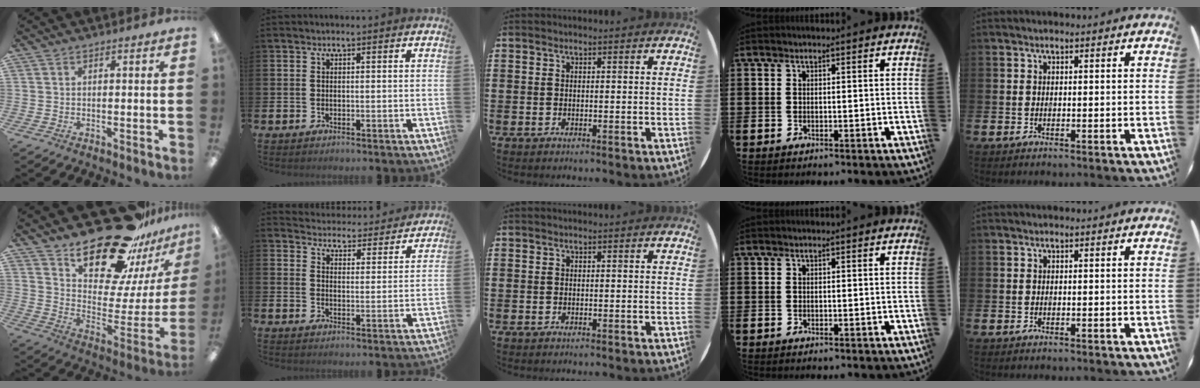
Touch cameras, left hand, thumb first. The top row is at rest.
{"thumb": {"total": 25.1, "force": [18.7, 10.5, 12.9], "torque": [-0.184, -0.129, 0.319]}, "index": {"total": 4.5, "force": [4.5, 0.7, -0.1], "torque": [-0.012, -0.042, 0.074]}}